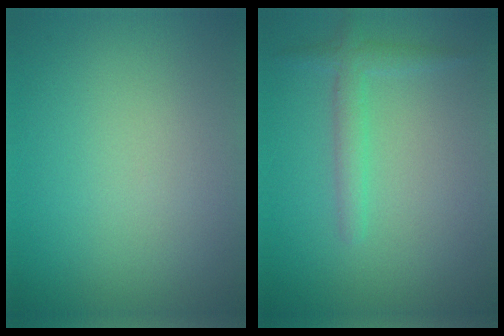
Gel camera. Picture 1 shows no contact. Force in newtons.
{"total": 1.9, "press": 1.9, "slide": 0.1}